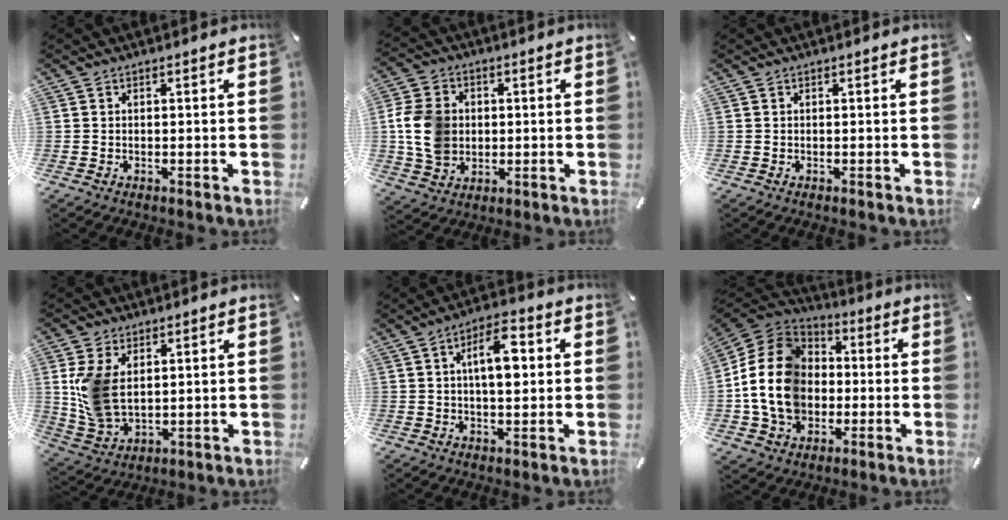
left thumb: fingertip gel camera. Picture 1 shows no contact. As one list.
[{"total": 11.0, "force": [0.3, 9.3, 5.9], "torque": [-0.138, 0.012, 0.008]}, {"total": 0.0}, {"total": 10.1, "force": [2.6, 7.1, 6.8], "torque": [-0.168, -0.002, 0.050]}, {"total": 9.5, "force": [1.8, 4.3, 8.3], "torque": [-0.135, -0.002, 0.023]}, {"total": 17.8, "force": [-2.5, 14.9, 9.4], "torque": [-0.221, 0.020, -0.048]}]